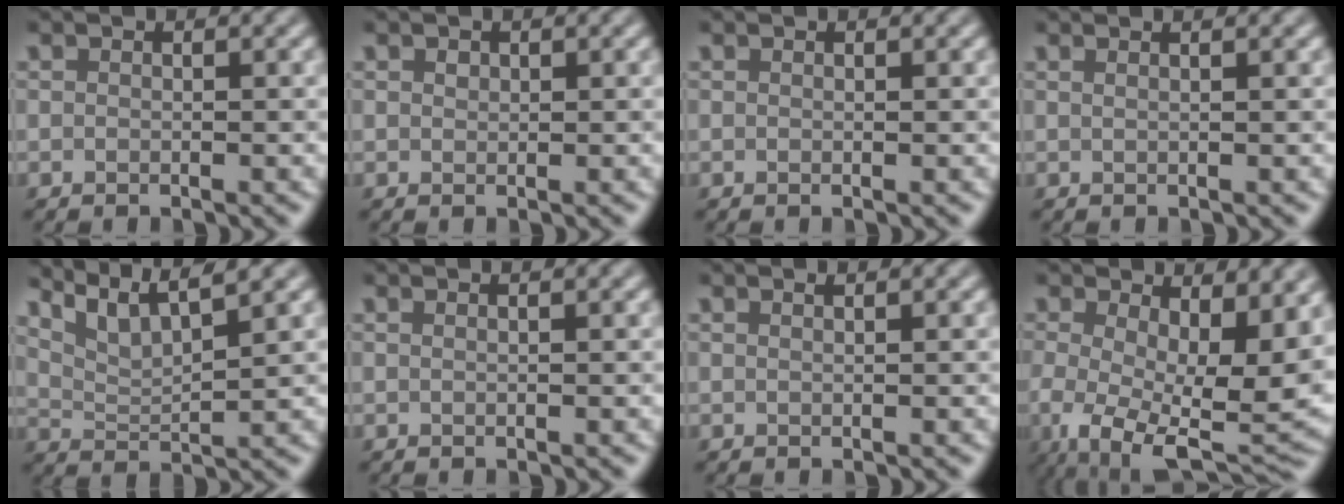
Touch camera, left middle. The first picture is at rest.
{"total": 0.5, "force": [0.3, 0.4, 0.2], "torque": [-0.005, -0.002, 0.006]}
{"total": 0.0}
{"total": 2.3, "force": [1.4, 1.0, 1.5], "torque": [0.004, 0.000, -0.010]}
{"total": 5.1, "force": [4.2, 0.7, 2.8], "torque": [-0.057, 0.007, 0.075]}
{"total": 1.1, "force": [0.7, 0.4, 0.8], "torque": [-0.004, -0.002, -0.002]}
{"total": 0.7, "force": [0.5, 0.1, 0.5], "torque": [-0.003, 0.000, 0.005]}
{"total": 12.9, "force": [-1.0, 6.5, 11.1], "torque": [-0.183, -0.038, 0.000]}